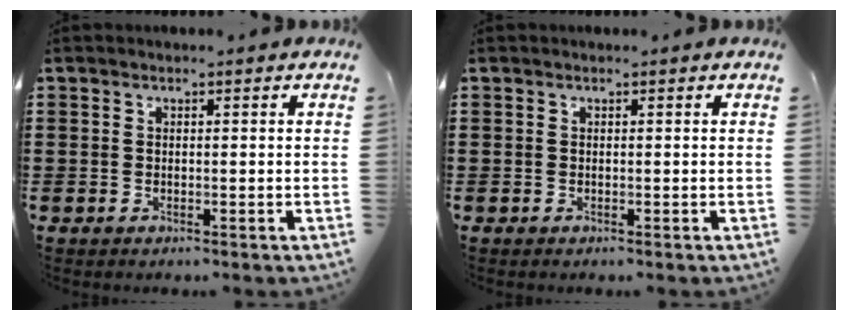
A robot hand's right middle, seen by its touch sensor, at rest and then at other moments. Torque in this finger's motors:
{"motor_torque": [0.02, -0.02, 0.10, 0.02]}